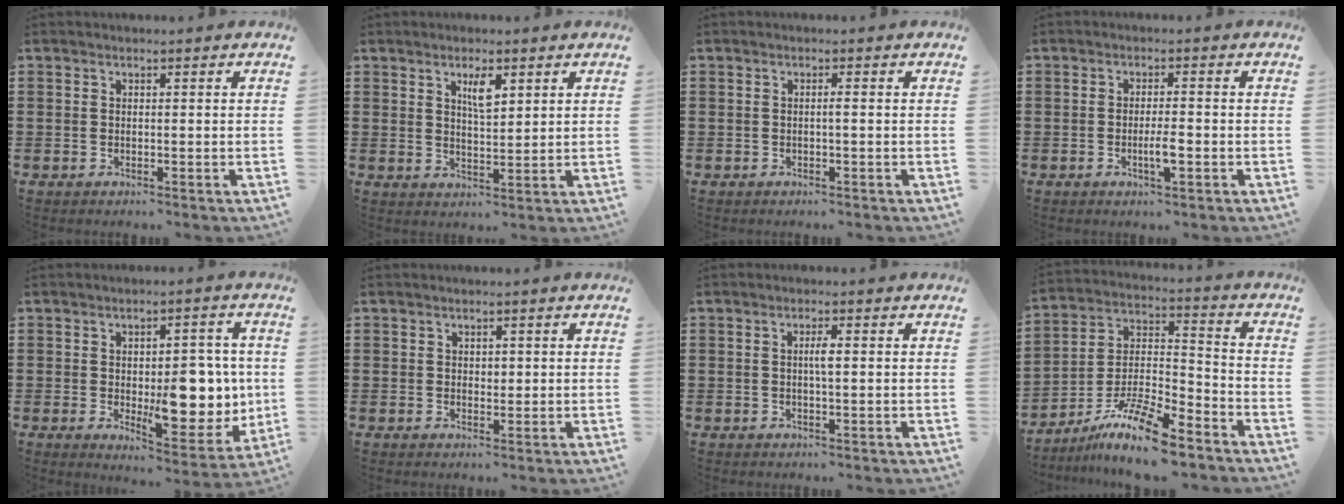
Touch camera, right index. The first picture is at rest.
{"total": 3.7, "force": [2.0, 1.2, 2.9], "torque": [-0.047, -0.001, 0.030]}
{"total": 0.6, "force": [-0.2, -0.1, 0.6], "torque": [-0.011, -0.002, -0.003]}
{"total": 3.1, "force": [-1.0, 0.5, 2.9], "torque": [-0.058, -0.003, -0.020]}
{"total": 10.2, "force": [0.1, 5.5, 8.6], "torque": [-0.104, -0.010, 0.006]}
{"total": 1.1, "force": [0.4, 0.8, 0.5], "torque": [-0.003, 0.003, 0.005]}
{"total": 1.8, "force": [0.2, 0.2, 1.8], "torque": [-0.034, 0.001, 0.001]}
{"total": 12.4, "force": [-9.5, 2.5, 7.5], "torque": [-0.152, 0.021, -0.184]}